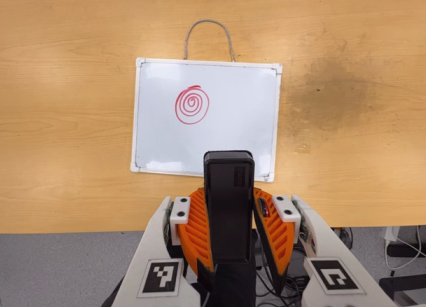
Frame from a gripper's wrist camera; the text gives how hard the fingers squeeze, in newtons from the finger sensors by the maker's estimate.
{"total": 4.0, "left": 2.9, "right": 5.1}